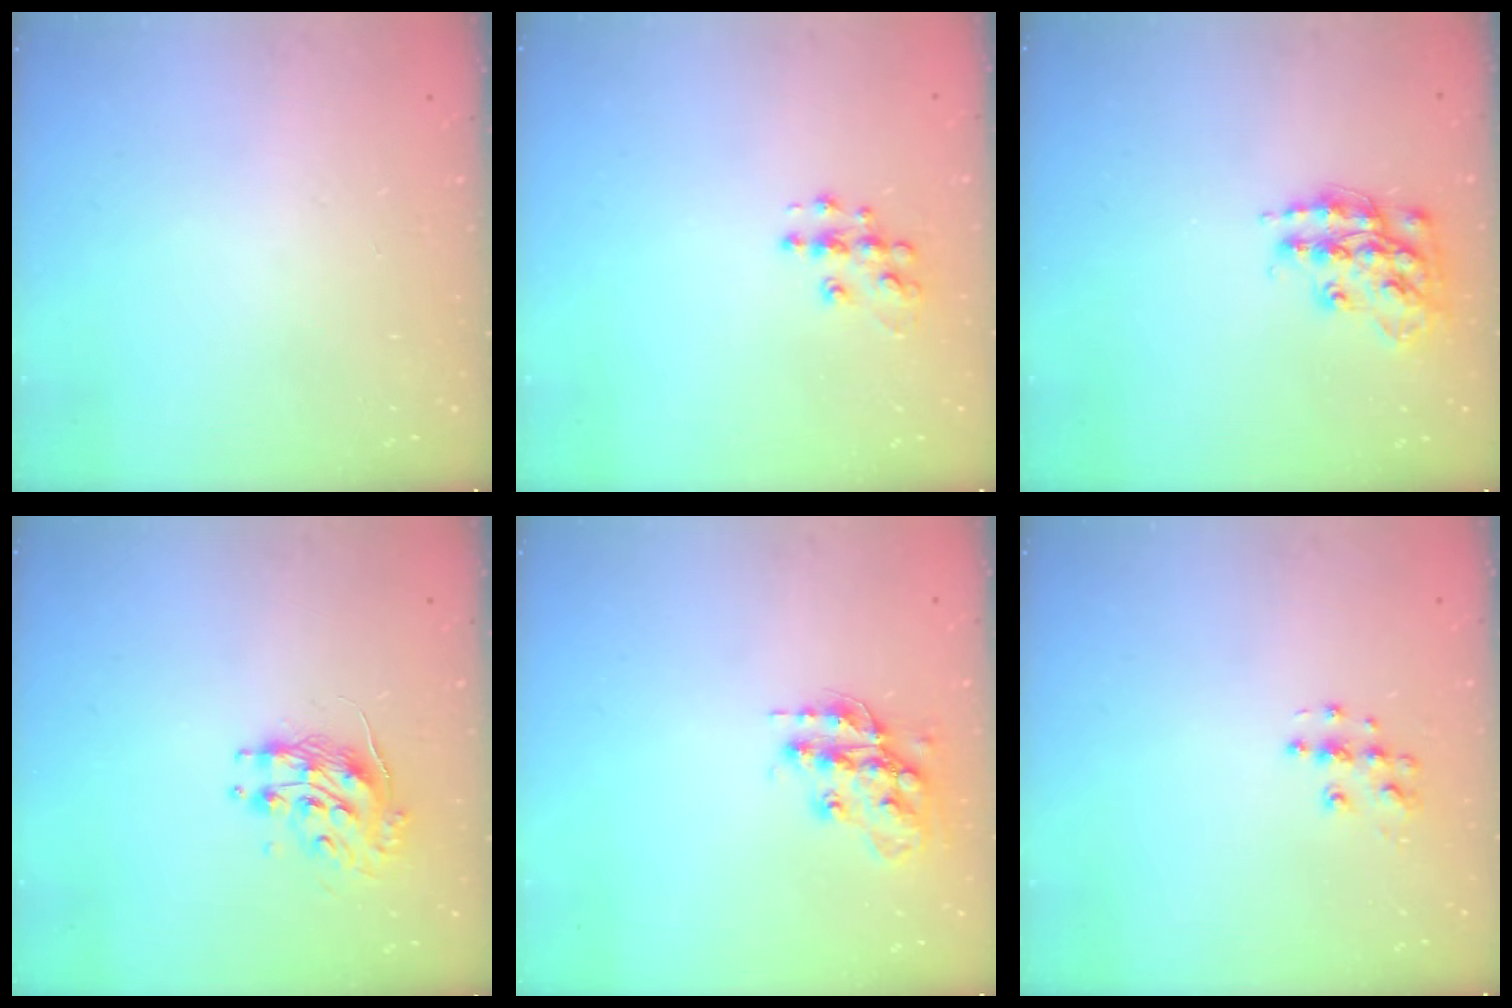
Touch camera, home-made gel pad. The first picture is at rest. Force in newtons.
{"total": 7.9, "press": 7.9, "slide": 0.3}
{"total": 15.3, "press": 15.3, "slide": 1.0}
{"total": 9.3, "press": 9.3, "slide": 0.5}
{"total": 15.4, "press": 15.4, "slide": 1.0}
{"total": 6.7, "press": 6.7, "slide": 0.3}